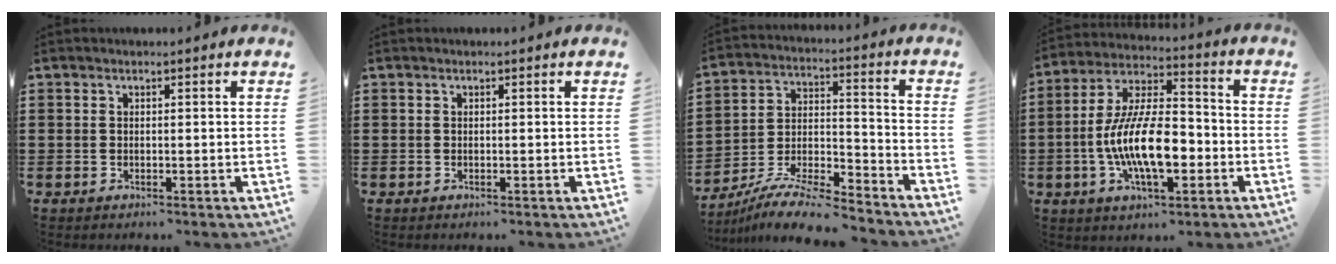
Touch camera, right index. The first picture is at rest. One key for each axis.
{"total": 0.0}
{"total": 9.7, "fx": -9.0, "fy": 0.7, "fz": 3.5, "tx": -0.063, "ty": 0.014, "tz": -0.179}
{"total": 13.9, "fx": -3.8, "fy": 5.9, "fz": 12.0, "tx": -0.260, "ty": -0.003, "tz": -0.071}